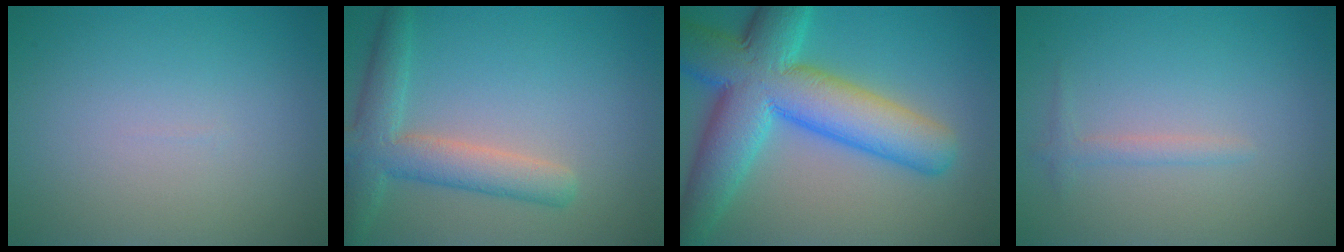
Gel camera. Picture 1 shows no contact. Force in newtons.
{"total": 4.8, "press": 4.8, "slide": 0.1}
{"total": 11.7, "press": 11.7, "slide": 0.2}
{"total": 1.1, "press": 1.1, "slide": 0.1}